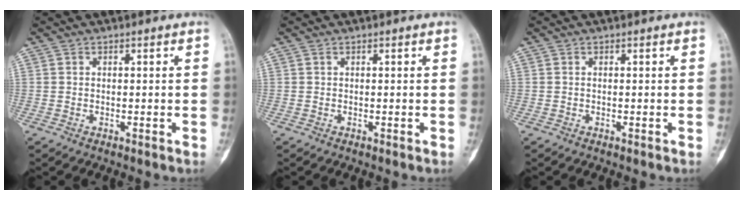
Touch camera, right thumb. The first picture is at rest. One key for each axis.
{"total": 0.0}
{"total": 0.0}